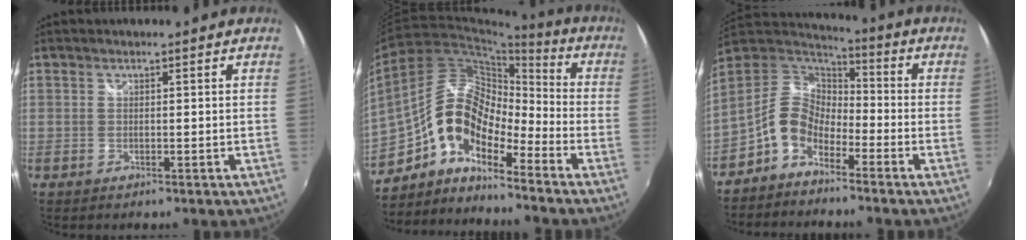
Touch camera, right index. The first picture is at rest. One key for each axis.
{"total": 13.3, "fx": -7.4, "fy": 6.2, "fz": 9.0, "tx": -0.159, "ty": 0.019, "tz": -0.157}
{"total": 10.1, "fx": -5.6, "fy": 6.4, "fz": 5.4, "tx": -0.112, "ty": 0.026, "tz": -0.119}